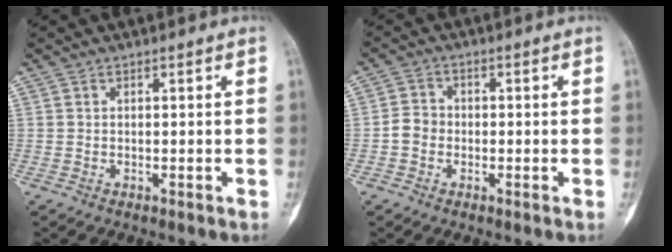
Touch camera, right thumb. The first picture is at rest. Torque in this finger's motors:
{"motor_torque": [0.59, 0.43, 0.32, -0.41, 0.06]}